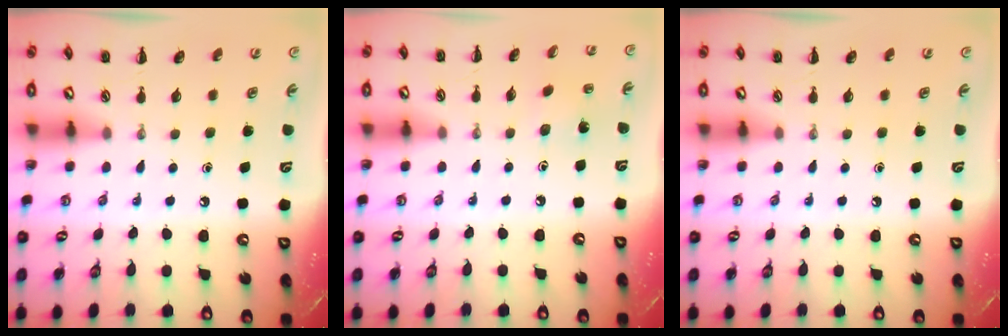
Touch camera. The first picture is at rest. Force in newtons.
{"total": 1.6, "press": 1.4, "slide": 0.7}
{"total": 0.0}